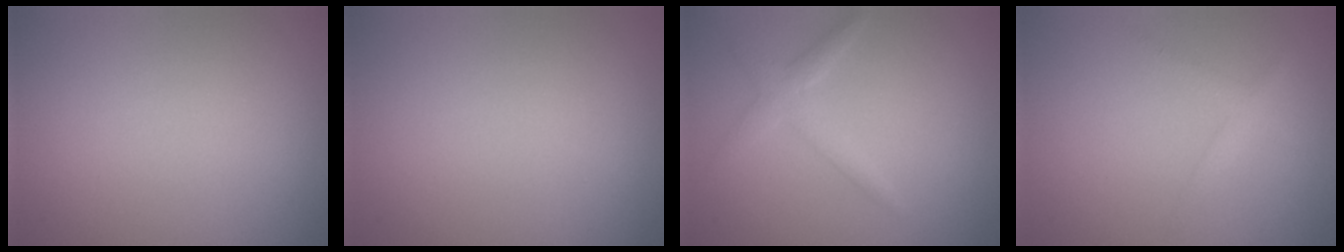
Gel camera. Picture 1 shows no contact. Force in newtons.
{"total": 0.0}
{"total": 1.9, "press": 1.9, "slide": 0.1}
{"total": 1.3, "press": 1.3, "slide": 0.1}